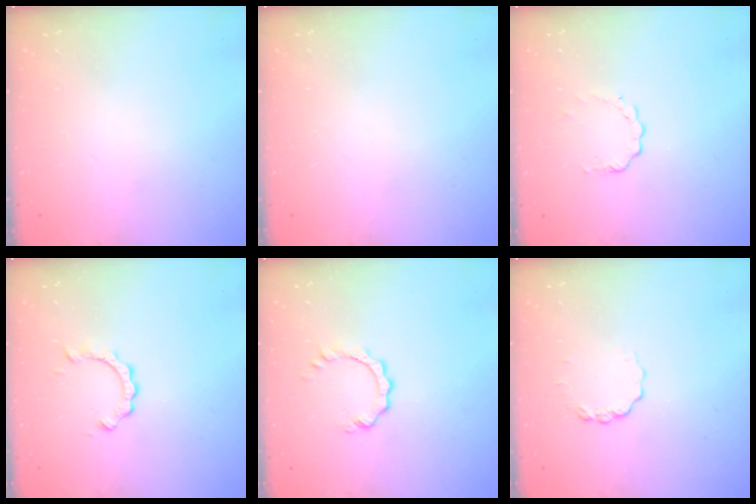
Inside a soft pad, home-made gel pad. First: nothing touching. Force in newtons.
{"total": 0.0}
{"total": 2.5, "press": 2.5, "slide": 0.3}
{"total": 2.4, "press": 2.4, "slide": 0.3}
{"total": 3.1, "press": 3.1, "slide": 0.4}
{"total": 2.8, "press": 2.8, "slide": 0.3}